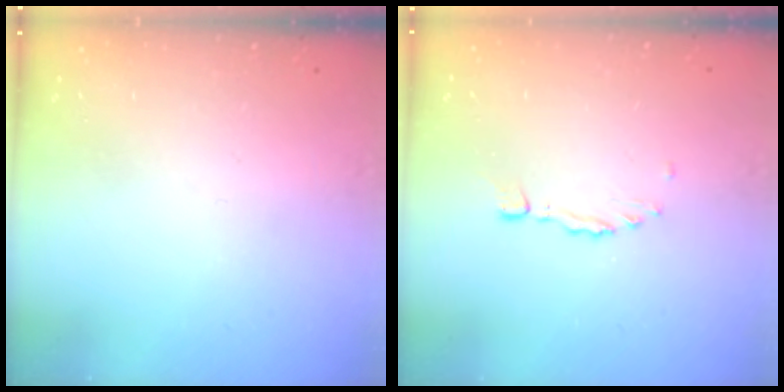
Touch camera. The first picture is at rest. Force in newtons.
{"total": 0.0}